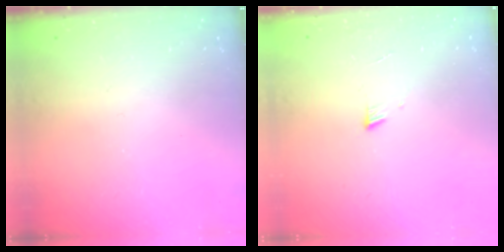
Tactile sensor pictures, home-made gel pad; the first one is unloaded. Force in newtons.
{"total": 3.5, "press": 3.4, "slide": 0.4}